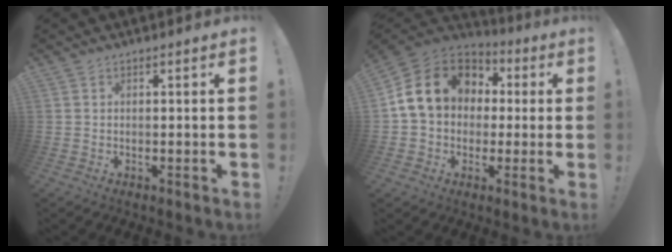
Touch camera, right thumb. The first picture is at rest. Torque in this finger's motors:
{"motor_torque": [2.27, 2.27, 0.99, -0.71, 0.25]}